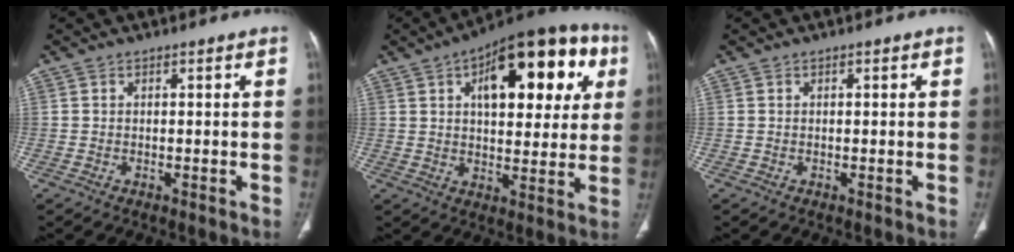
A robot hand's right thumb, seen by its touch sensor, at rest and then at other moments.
{"total": 23.7, "force": [8.1, 11.1, 19.3], "torque": [-0.229, 0.010, 0.111]}
{"total": 0.6, "force": [0.2, 0.2, 0.5], "torque": [-0.011, 0.001, 0.004]}